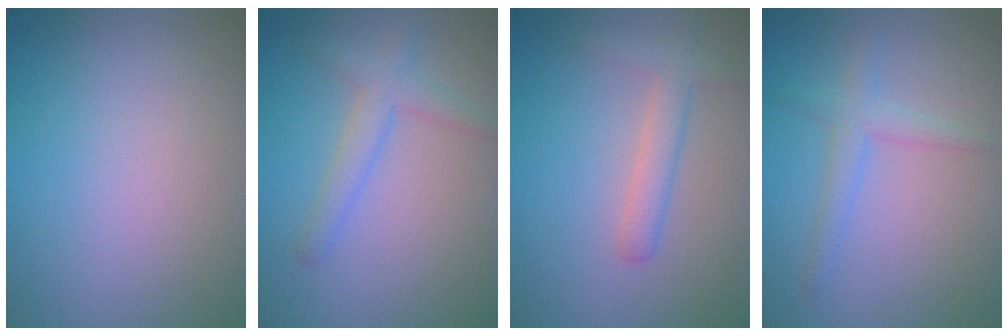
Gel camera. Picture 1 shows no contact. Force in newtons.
{"total": 2.8, "press": 2.8, "slide": 0.2}
{"total": 2.7, "press": 2.7, "slide": 0.1}
{"total": 2.1, "press": 2.1, "slide": 0.1}